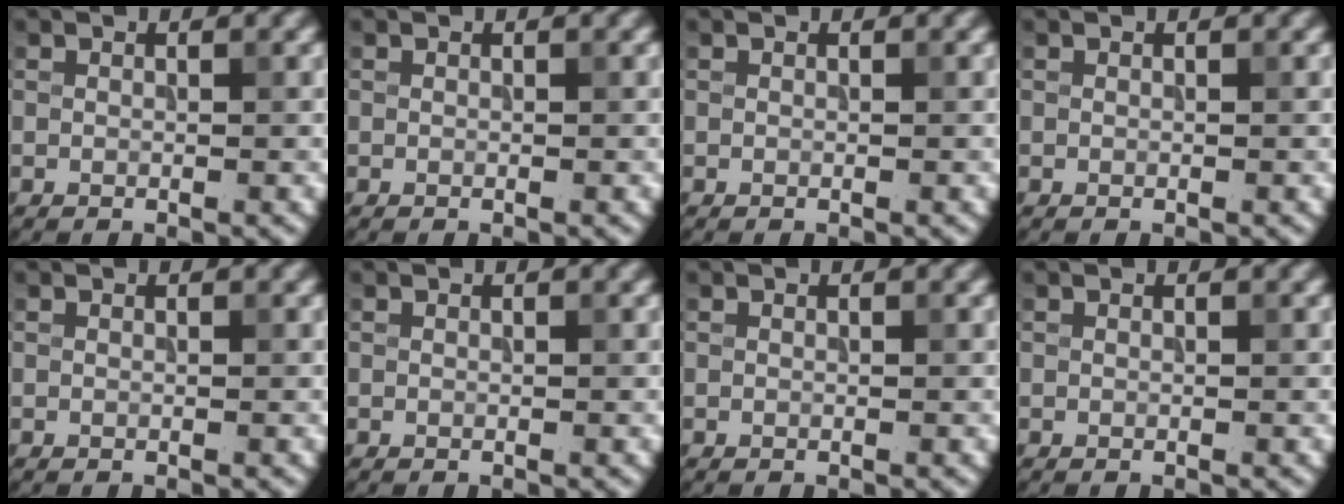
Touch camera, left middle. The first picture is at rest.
{"total": 0.0}
{"total": 0.0}
{"total": 0.0}
{"total": 0.0}
{"total": 0.0}
{"total": 0.0}
{"total": 0.0}